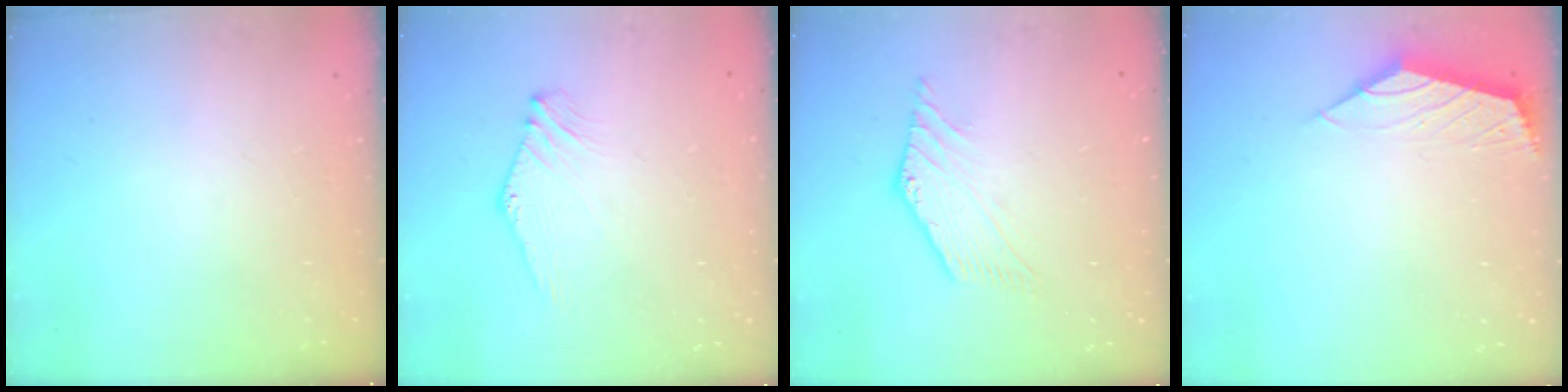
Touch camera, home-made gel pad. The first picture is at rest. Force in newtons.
{"total": 0.6, "press": 0.5, "slide": 0.3}
{"total": 3.5, "press": 3.5, "slide": 0.4}
{"total": 2.3, "press": 2.3, "slide": 0.6}